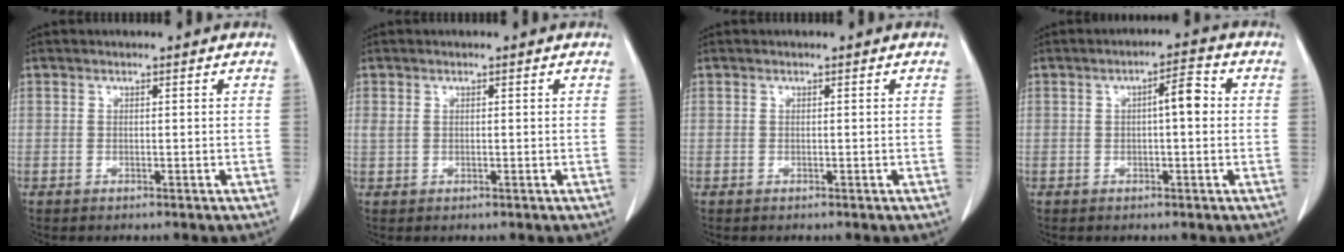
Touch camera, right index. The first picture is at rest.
{"total": 1.0, "force": [0.4, 0.6, 0.7], "torque": [-0.021, 0.005, 0.014]}
{"total": 0.0}
{"total": 4.4, "force": [0.5, 1.1, 4.2], "torque": [-0.064, 0.017, 0.004]}